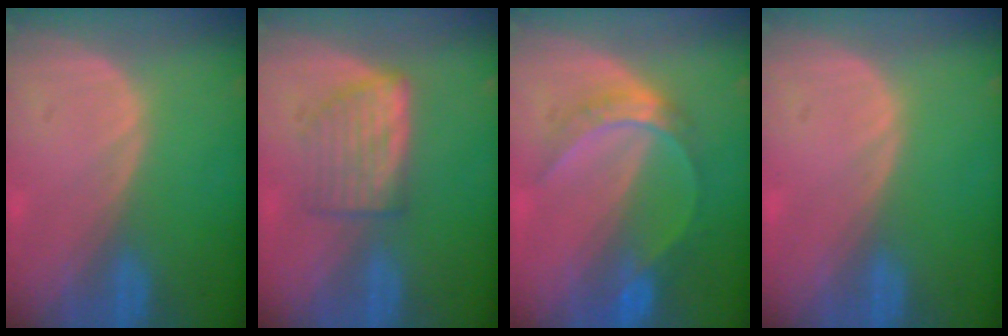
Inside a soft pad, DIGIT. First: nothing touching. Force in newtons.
{"total": 5.8, "press": 5.4, "slide": 2.1}
{"total": 6.5, "press": 5.6, "slide": 3.4}
{"total": 0.0}